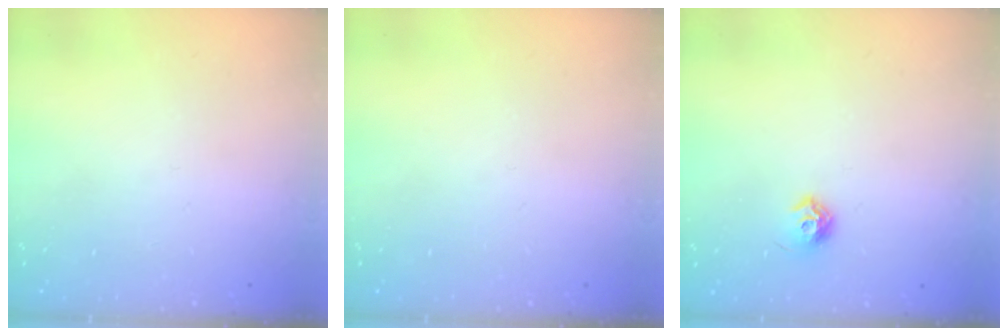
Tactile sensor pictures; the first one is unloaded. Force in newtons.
{"total": 0.0}
{"total": 6.8, "press": 6.7, "slide": 1.1}